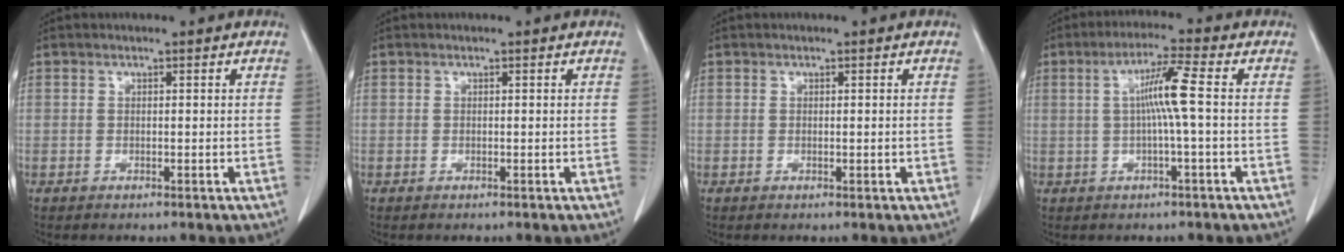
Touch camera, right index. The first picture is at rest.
{"total": 0.0}
{"total": 0.7, "force": [-0.1, 0.2, 0.7], "torque": [-0.011, -0.002, 0.002]}
{"total": 6.0, "force": [0.3, -0.8, 6.0], "torque": [-0.111, 0.009, 0.007]}